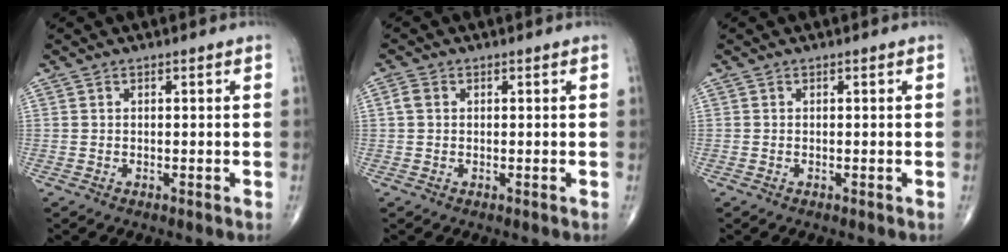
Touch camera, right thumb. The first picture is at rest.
{"total": 1.8, "force": [0.3, 1.4, 1.1], "torque": [-0.023, 0.007, 0.004]}
{"total": 0.0}